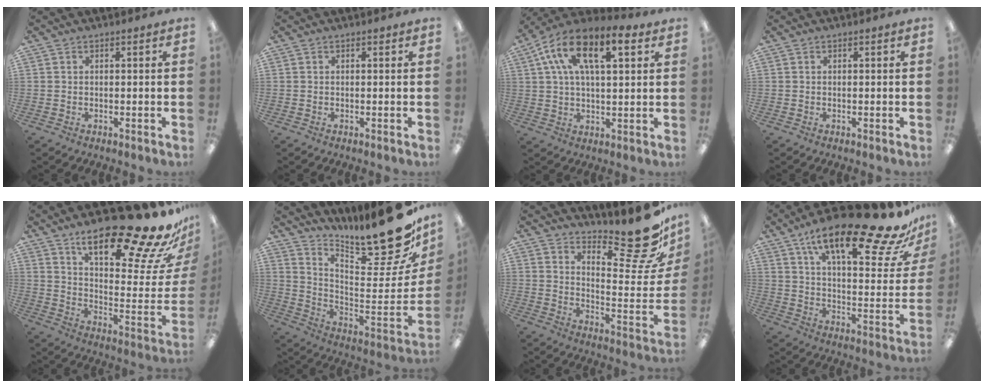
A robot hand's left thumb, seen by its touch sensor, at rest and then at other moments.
{"total": 0.0}
{"total": 15.1, "force": [7.0, 6.8, 11.5], "torque": [-0.221, -0.008, 0.119]}
{"total": 0.0}
{"total": 25.6, "force": [18.7, 5.8, 16.5], "torque": [-0.225, -0.141, 0.294]}
{"total": 22.1, "force": [16.2, 5.3, 13.9], "torque": [-0.157, -0.133, 0.258]}
{"total": 16.7, "force": [12.8, 4.1, 9.9], "torque": [-0.121, -0.118, 0.208]}
{"total": 24.6, "force": [16.7, 6.5, 16.9], "torque": [-0.257, -0.102, 0.265]}